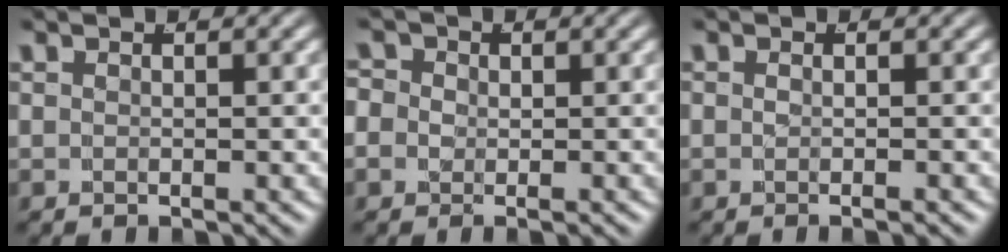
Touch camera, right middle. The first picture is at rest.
{"total": 3.7, "force": [0.1, 3.3, 1.7], "torque": [-0.042, -0.007, -0.006]}
{"total": 1.0, "force": [-0.5, 0.0, 0.8], "torque": [-0.011, -0.004, -0.006]}